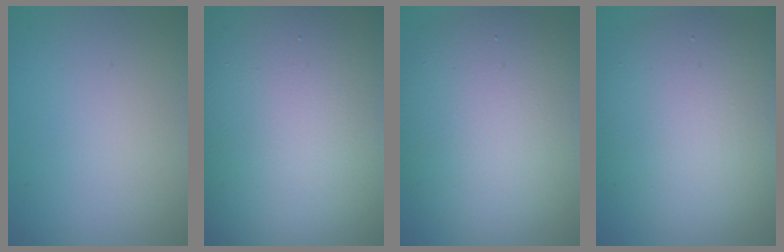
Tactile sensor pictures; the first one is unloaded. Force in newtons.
{"total": 22.3, "press": 22.3, "slide": 1.1}
{"total": 11.0, "press": 11.0, "slide": 0.4}
{"total": 8.5, "press": 8.5, "slide": 0.3}